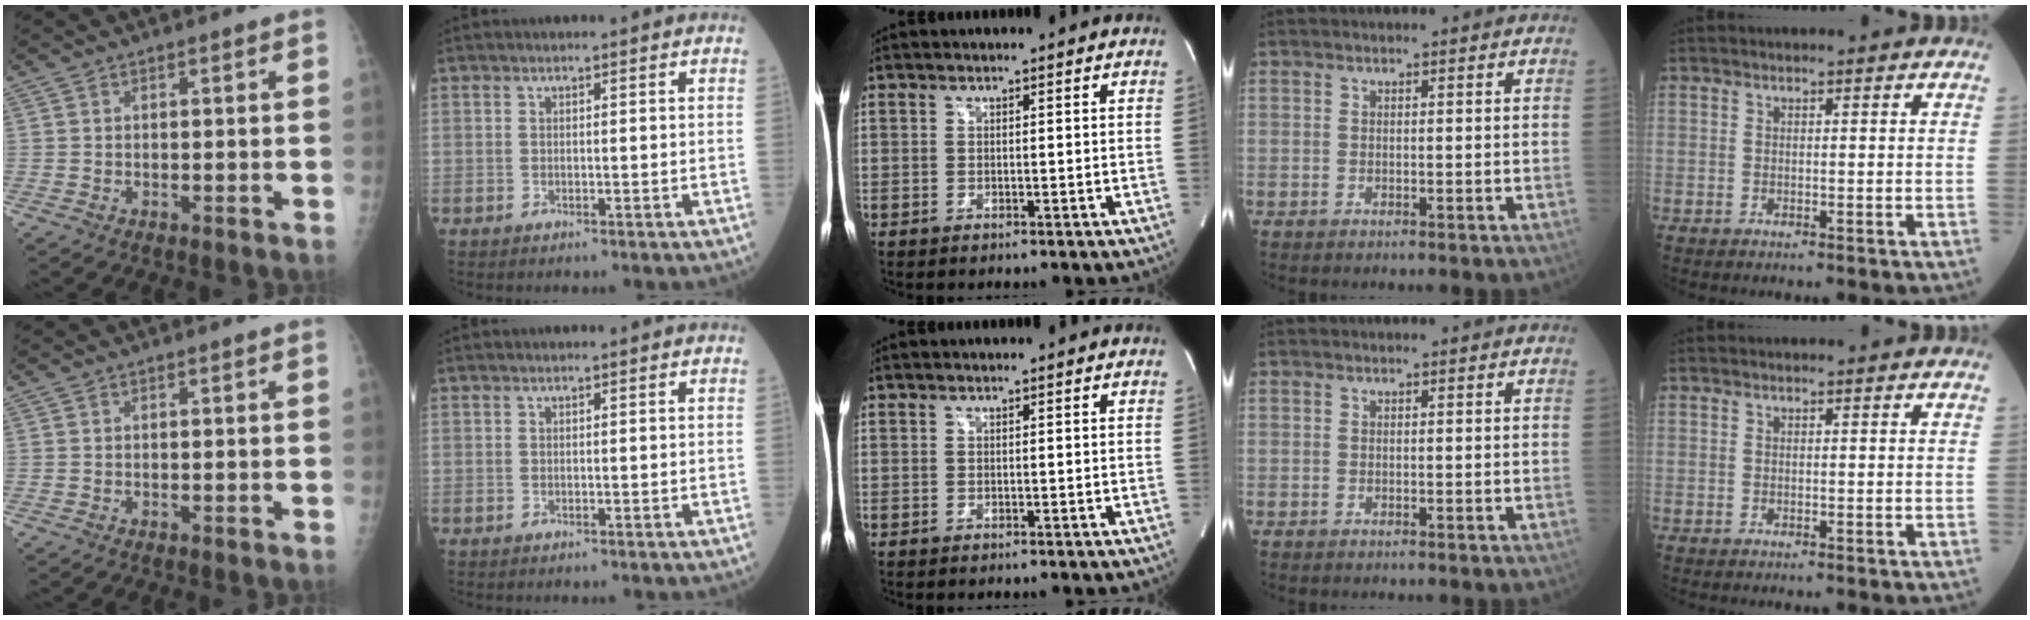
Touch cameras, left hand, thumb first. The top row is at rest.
{}